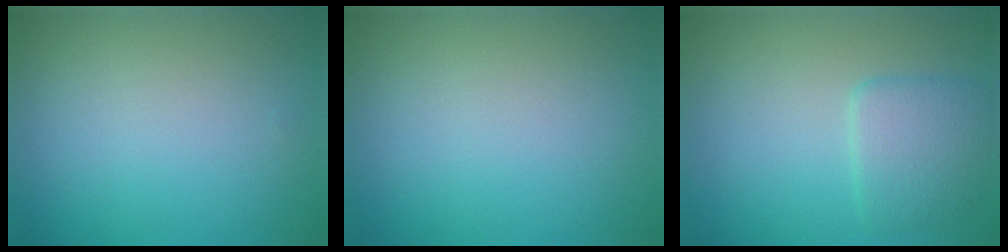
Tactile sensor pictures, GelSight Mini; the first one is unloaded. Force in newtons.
{"total": 0.0}
{"total": 2.8, "press": 2.8, "slide": 0.1}